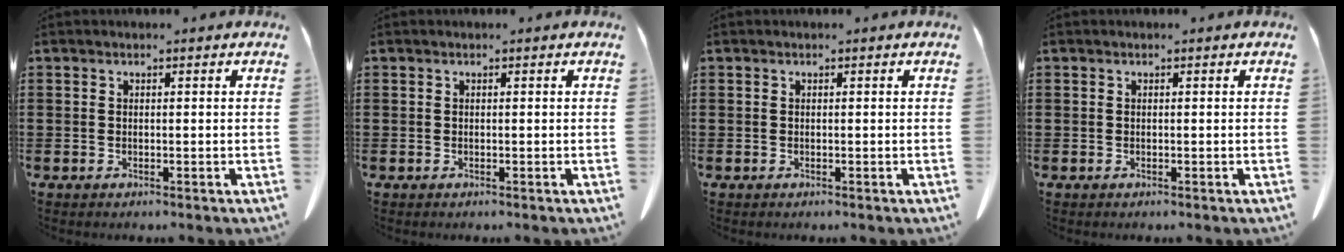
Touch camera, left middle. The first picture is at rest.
{"total": 0.0}
{"total": 0.0}
{"total": 0.0}